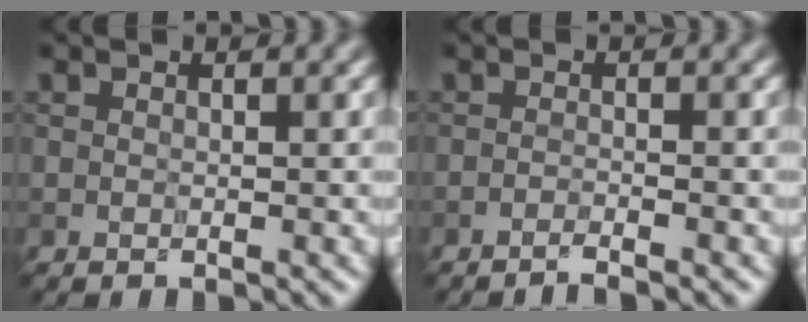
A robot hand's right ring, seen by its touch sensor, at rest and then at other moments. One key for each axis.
{"total": 1.4, "fx": -1.2, "fy": 0.0, "fz": 0.7, "tx": -0.012, "ty": 0.004, "tz": -0.028}